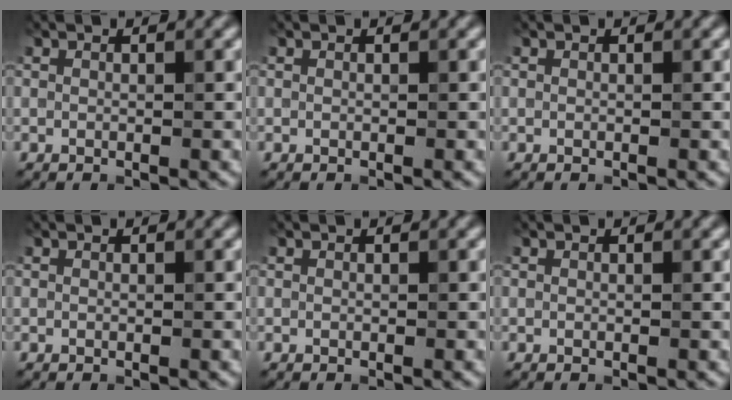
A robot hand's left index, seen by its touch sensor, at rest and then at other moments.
{"total": 0.0}
{"total": 0.0}
{"total": 0.0}
{"total": 0.0}
{"total": 0.0}